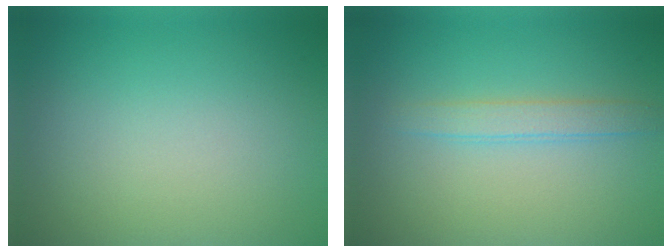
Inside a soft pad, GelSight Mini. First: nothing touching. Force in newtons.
{"total": 1.9, "press": 1.9, "slide": 0.0}